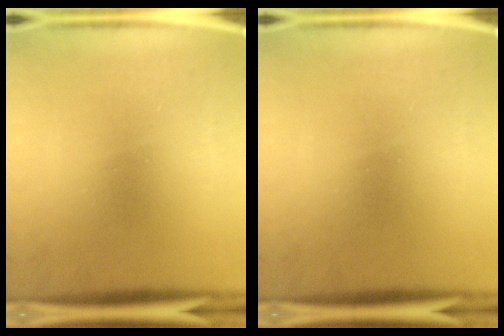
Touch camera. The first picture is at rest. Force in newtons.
{"total": 0.0}